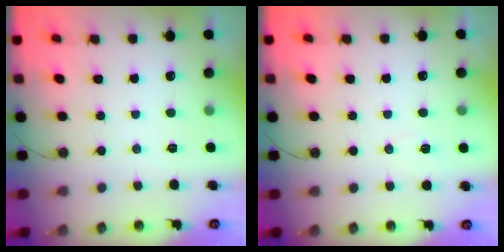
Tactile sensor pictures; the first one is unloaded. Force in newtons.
{"total": 5.6, "press": 5.2, "slide": 2.1}